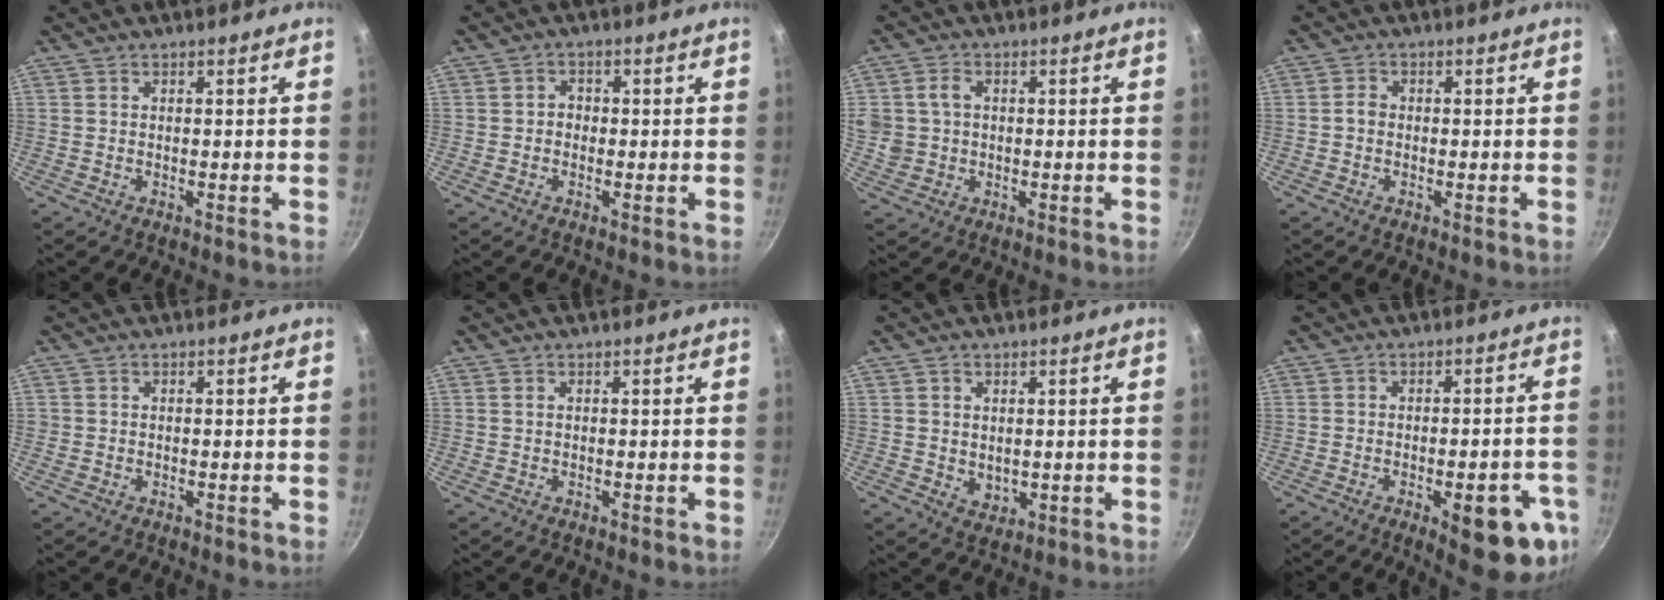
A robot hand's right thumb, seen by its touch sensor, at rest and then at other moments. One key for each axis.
{"total": 1.7, "fx": -0.4, "fy": 1.5, "fz": 0.7, "tx": -0.003, "ty": 0.006, "tz": -0.010}
{"total": 5.4, "fx": 0.7, "fy": 4.7, "fz": 2.7, "tx": -0.036, "ty": 0.004, "tz": 0.017}
{"total": 1.5, "fx": -0.4, "fy": 1.2, "fz": 0.9, "tx": -0.013, "ty": 0.010, "tz": -0.008}
{"total": 0.9, "fx": -0.1, "fy": 0.8, "fz": 0.1, "tx": 0.000, "ty": 0.001, "tz": -0.003}
{"total": 0.0}
{"total": 3.8, "fx": 0.6, "fy": 3.2, "fz": 2.0, "tx": -0.025, "ty": -0.011, "tz": 0.015}
{"total": 14.3, "fx": -5.5, "fy": 5.3, "fz": 12.1, "tx": -0.111, "ty": 0.014, "tz": -0.065}